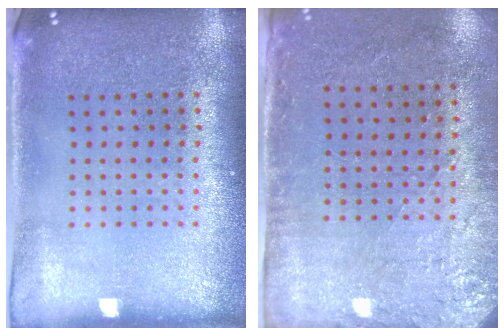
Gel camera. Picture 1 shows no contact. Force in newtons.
{"total": 2.8, "press": 2.3, "slide": 1.6}